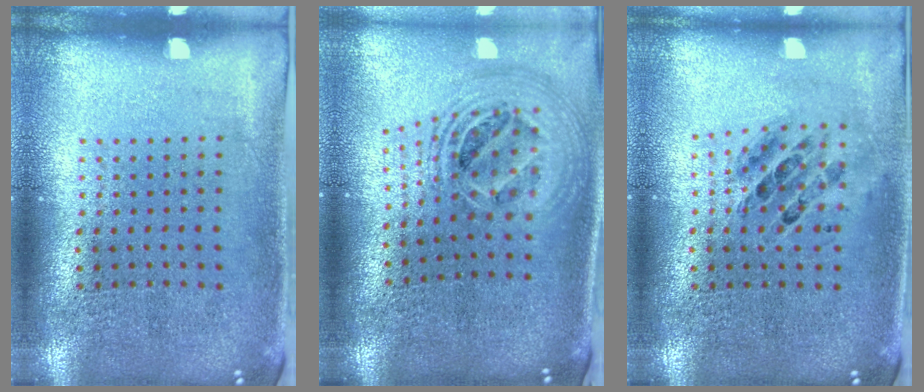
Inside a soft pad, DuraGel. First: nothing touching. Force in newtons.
{"total": 2.4, "press": 1.8, "slide": 1.6}
{"total": 0.7, "press": 0.7, "slide": 0.1}